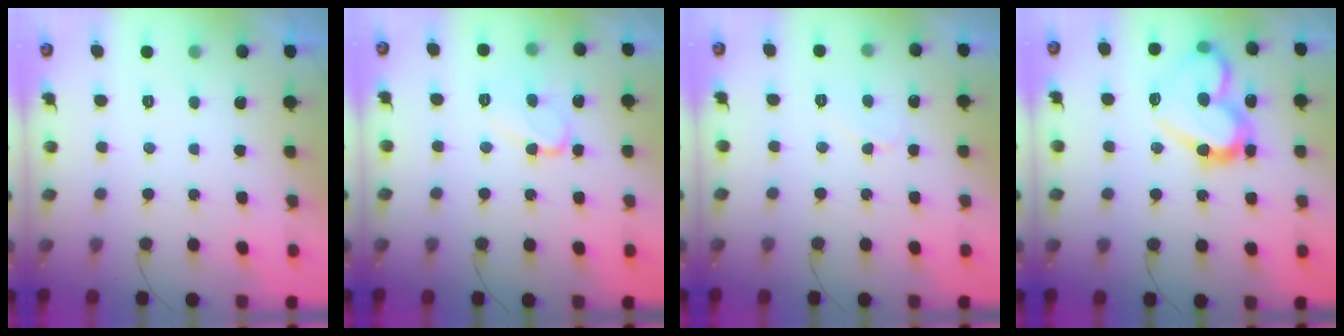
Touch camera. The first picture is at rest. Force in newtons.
{"total": 9.1, "press": 9.0, "slide": 1.1}
{"total": 3.8, "press": 3.8, "slide": 0.6}
{"total": 17.5, "press": 17.4, "slide": 1.5}